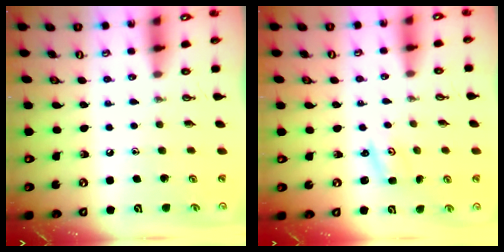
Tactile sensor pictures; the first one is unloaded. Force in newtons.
{"total": 2.0, "press": 2.0, "slide": 0.2}